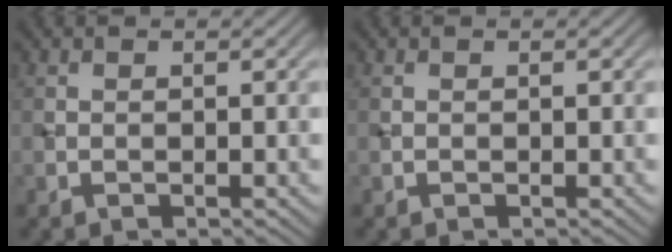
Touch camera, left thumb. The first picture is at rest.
{"total": 0.0}